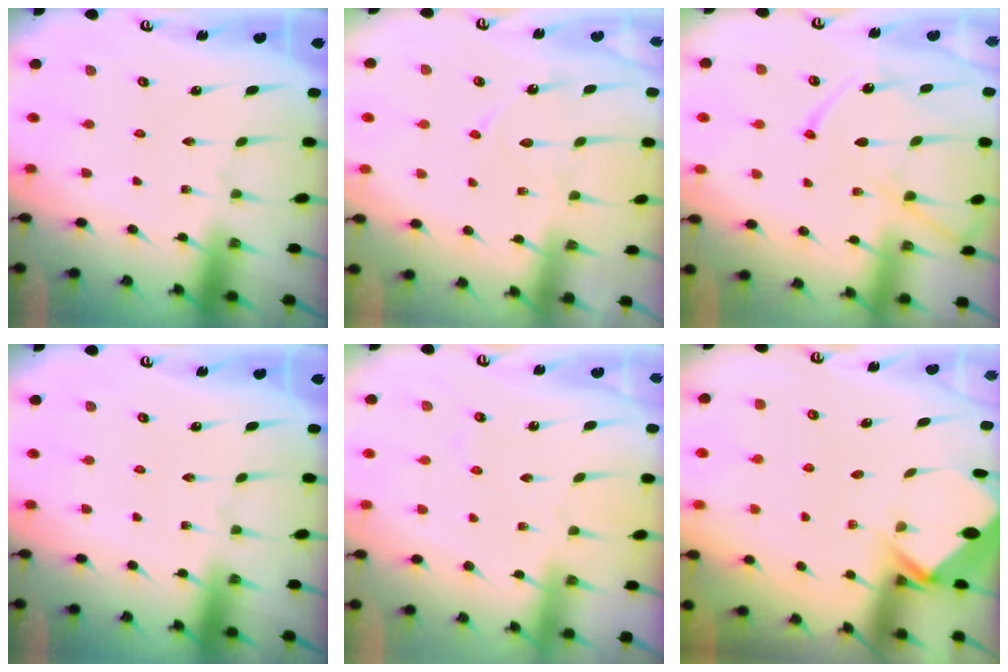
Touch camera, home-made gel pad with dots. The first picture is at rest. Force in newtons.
{"total": 8.2, "press": 8.1, "slide": 0.7}
{"total": 13.5, "press": 13.4, "slide": 1.6}
{"total": 0.0}
{"total": 2.7, "press": 2.6, "slide": 0.5}
{"total": 2.7, "press": 2.7, "slide": 0.2}